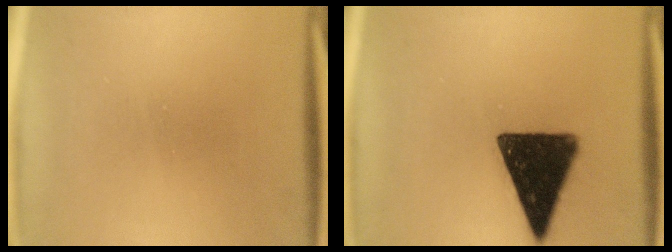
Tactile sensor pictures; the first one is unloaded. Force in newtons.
{"total": 15.6}